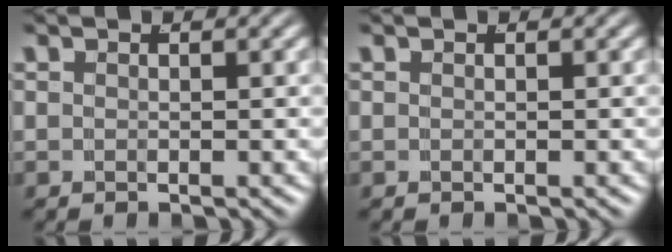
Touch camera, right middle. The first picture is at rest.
{"total": 0.0}